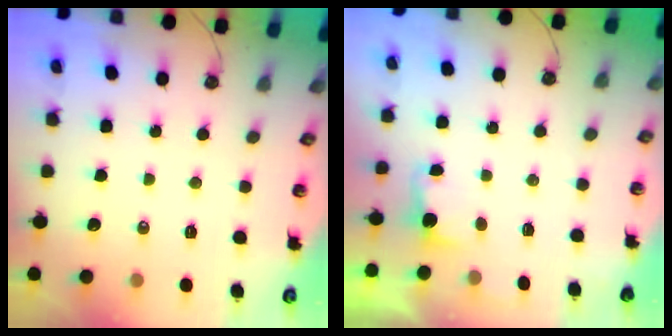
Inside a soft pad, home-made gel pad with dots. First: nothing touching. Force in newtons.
{"total": 1.4, "press": 1.1, "slide": 0.9}